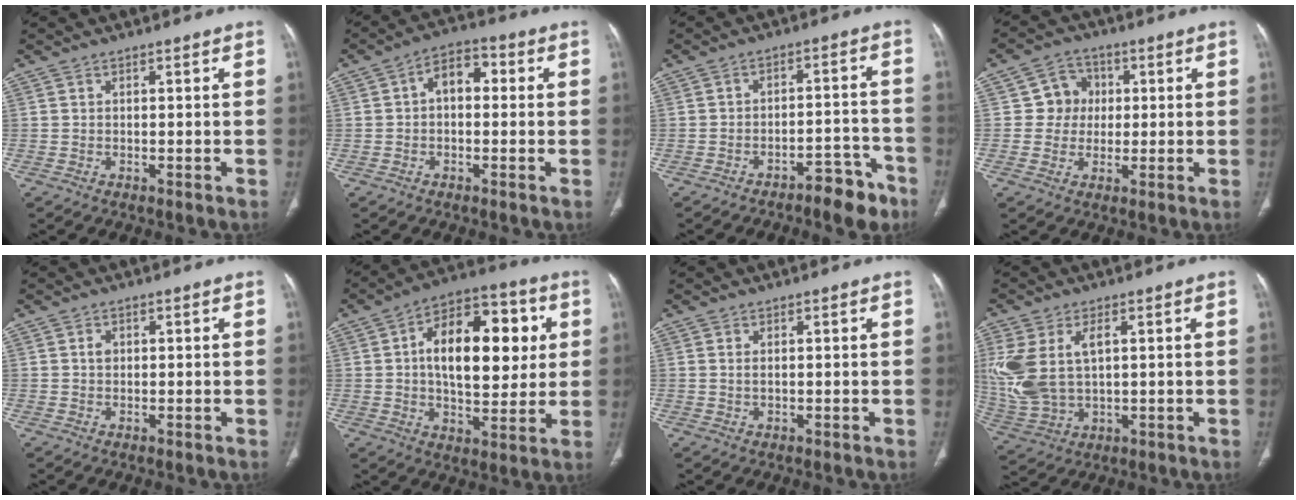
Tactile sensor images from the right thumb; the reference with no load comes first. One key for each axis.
{"total": 6.5, "fx": 0.5, "fy": 4.2, "fz": 4.9, "tx": -0.057, "ty": 0.022, "tz": -0.003}
{"total": 7.7, "fx": -5.6, "fy": 3.0, "fz": 4.5, "tx": -0.044, "ty": 0.055, "tz": -0.077}
{"total": 6.5, "fx": 0.7, "fy": 6.2, "fz": 1.7, "tx": 0.014, "ty": 0.011, "tz": 0.005}
{"total": 1.2, "fx": 0.2, "fy": 1.0, "fz": 0.7, "tx": -0.010, "ty": 0.003, "tz": 0.004}
{"total": 20.1, "fx": 3.5, "fy": 11.0, "fz": 16.5, "tx": -0.213, "ty": 0.012, "tz": 0.049}
{"total": 0.9, "fx": 0.2, "fy": 0.4, "fz": 0.8, "tx": -0.020, "ty": -0.001, "tz": 0.007}
{"total": 14.3, "fx": 2.7, "fy": 8.5, "fz": 11.1, "tx": -0.266, "ty": 0.001, "tz": 0.066}